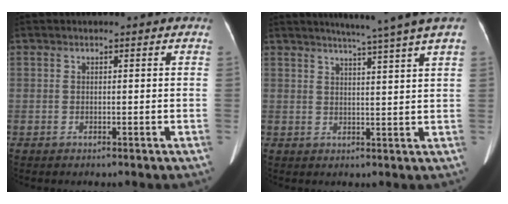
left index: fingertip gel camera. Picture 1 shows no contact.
{"total": 7.9, "force": [6.3, -1.3, 4.7], "torque": [-0.070, 0.006, 0.073]}